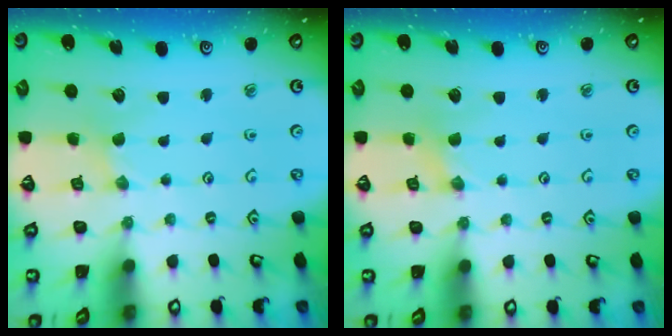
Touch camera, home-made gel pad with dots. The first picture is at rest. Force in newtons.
{"total": 2.1, "press": 2.0, "slide": 0.4}